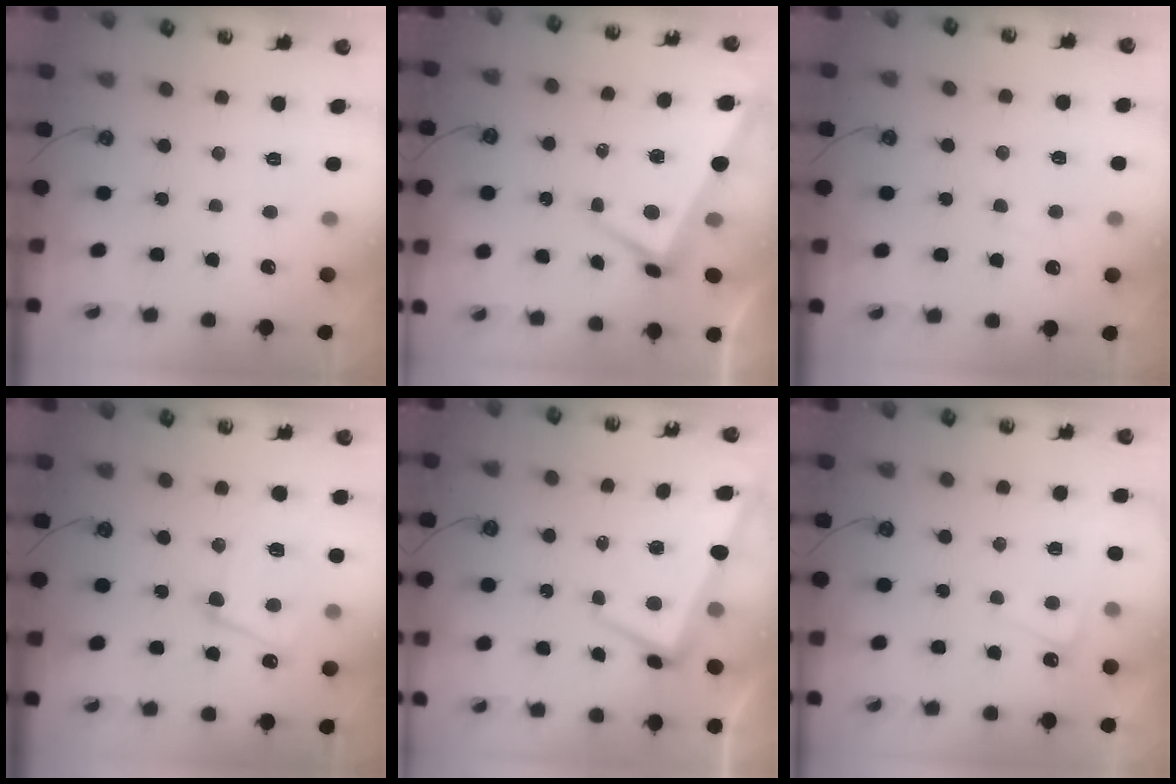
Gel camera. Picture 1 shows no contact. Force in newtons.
{"total": 1.1, "press": 0.4, "slide": 1.0}
{"total": 0.7, "press": 0.5, "slide": 0.5}
{"total": 10.5, "press": 10.4, "slide": 1.1}
{"total": 1.2, "press": 0.4, "slide": 1.1}
{"total": 1.1, "press": 1.0, "slide": 0.2}